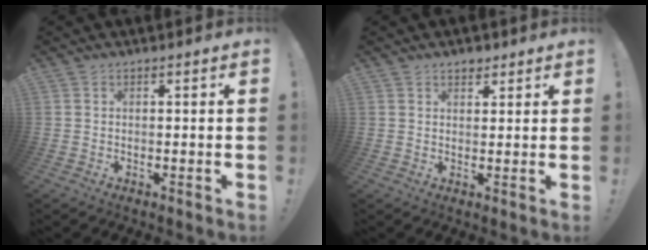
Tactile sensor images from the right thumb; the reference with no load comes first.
{"total": 2.6, "force": [2.0, 1.6, 0.7], "torque": [0.005, -0.011, 0.033]}